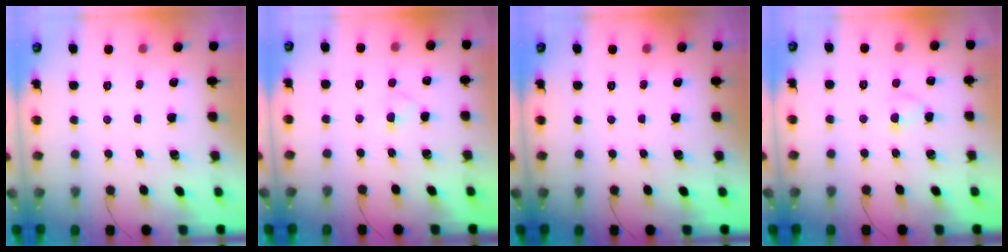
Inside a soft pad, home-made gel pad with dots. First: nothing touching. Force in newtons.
{"total": 2.1, "press": 1.9, "slide": 0.9}
{"total": 0.0}
{"total": 2.9, "press": 2.6, "slide": 1.1}